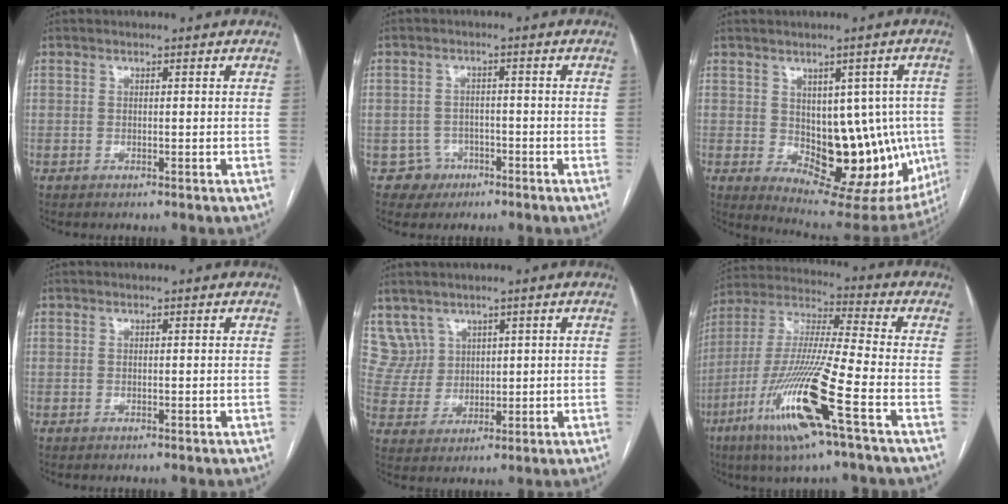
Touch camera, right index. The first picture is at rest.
{"total": 3.8, "force": [-1.7, 3.4, -0.5], "torque": [0.022, 0.018, -0.026]}
{"total": 16.5, "force": [-1.6, 8.8, 13.8], "torque": [-0.157, 0.006, 0.006]}
{"total": 0.0}
{"total": 5.5, "force": [3.6, 4.2, -0.3], "torque": [0.001, 0.015, 0.084]}
{"total": 17.8, "force": [-8.1, 0.2, 15.9], "torque": [-0.341, -0.031, -0.159]}